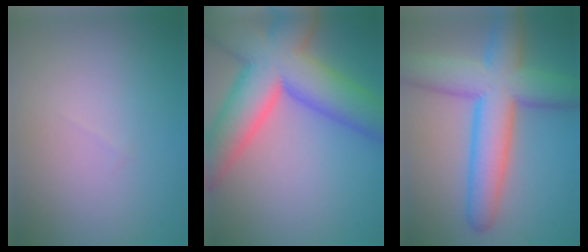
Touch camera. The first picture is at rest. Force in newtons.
{"total": 13.1, "press": 13.1, "slide": 0.7}
{"total": 9.5, "press": 9.5, "slide": 0.3}